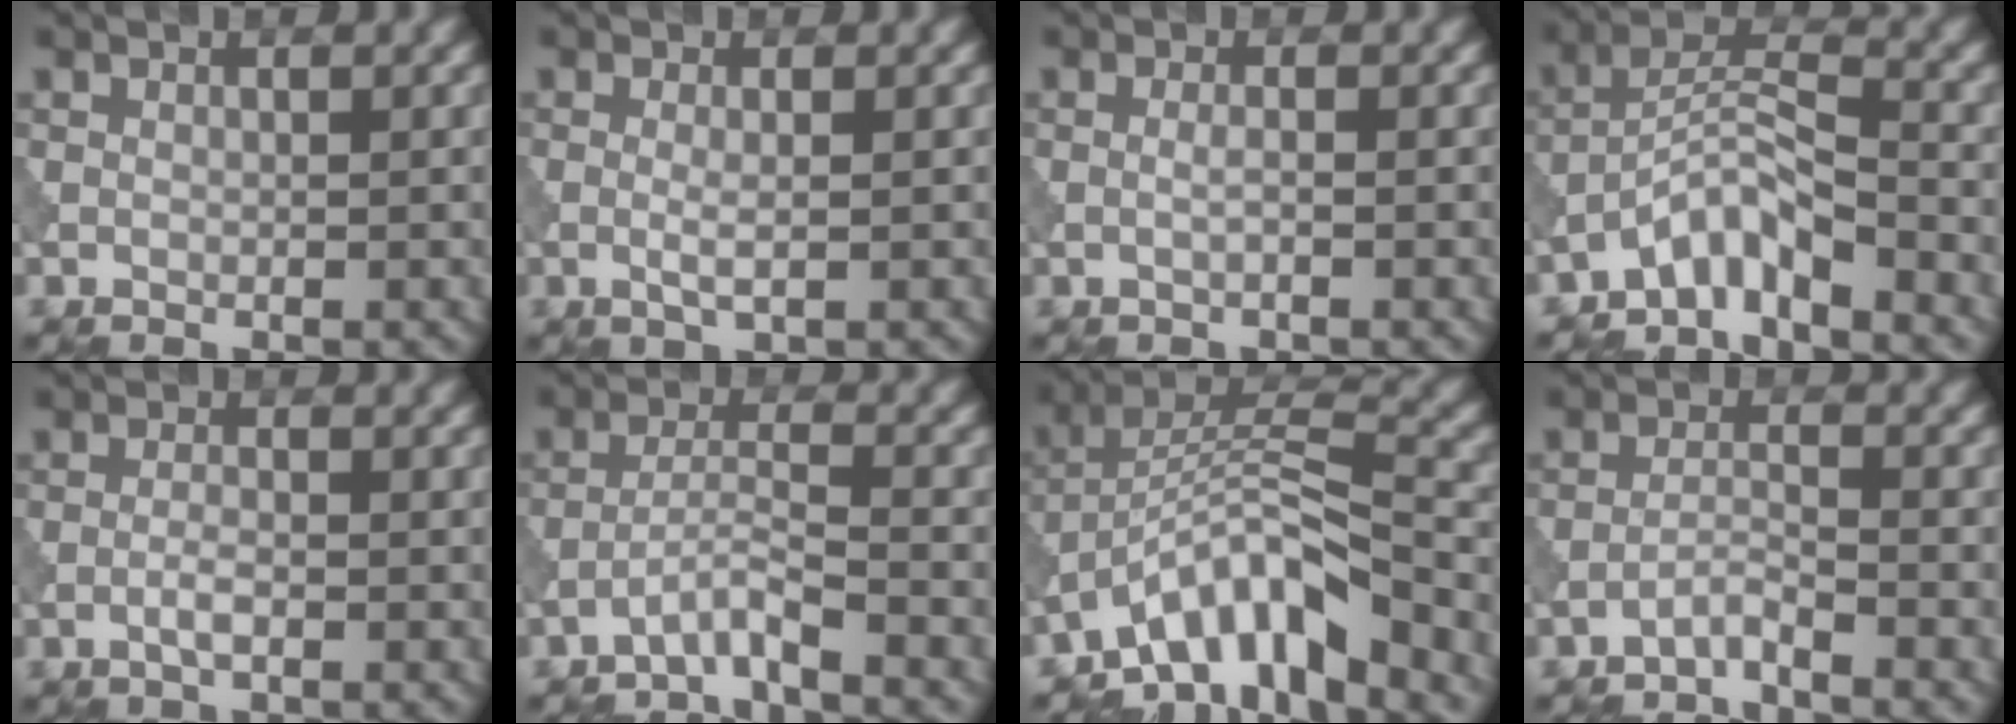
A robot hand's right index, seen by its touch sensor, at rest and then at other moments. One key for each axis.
{"total": 1.4, "fx": -0.2, "fy": 0.2, "fz": 1.4, "tx": -0.030, "ty": -0.002, "tz": -0.006}
{"total": 0.9, "fx": -0.2, "fy": 0.1, "fz": 0.9, "tx": -0.017, "ty": 0.001, "tz": -0.007}
{"total": 4.5, "fx": -3.5, "fy": 0.9, "fz": 2.6, "tx": -0.046, "ty": 0.011, "tz": -0.076}
{"total": 1.4, "fx": -0.6, "fy": 0.3, "fz": 1.3, "tx": -0.026, "ty": 0.002, "tz": -0.015}
{"total": 2.7, "fx": -2.2, "fy": -0.1, "fz": 1.6, "tx": -0.028, "ty": 0.011, "tz": -0.055}
{"total": 9.0, "fx": -6.3, "fy": 2.5, "fz": 6.0, "tx": -0.089, "ty": 0.011, "tz": -0.123}
{"total": 1.8, "fx": -1.7, "fy": 0.0, "fz": 0.8, "tx": -0.012, "ty": 0.006, "tz": -0.041}